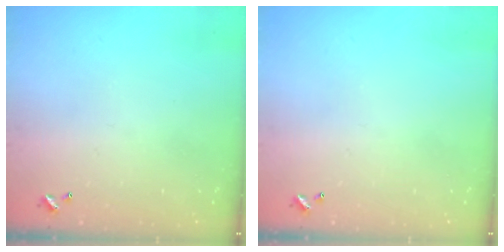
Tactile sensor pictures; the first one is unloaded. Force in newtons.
{"total": 0.0}